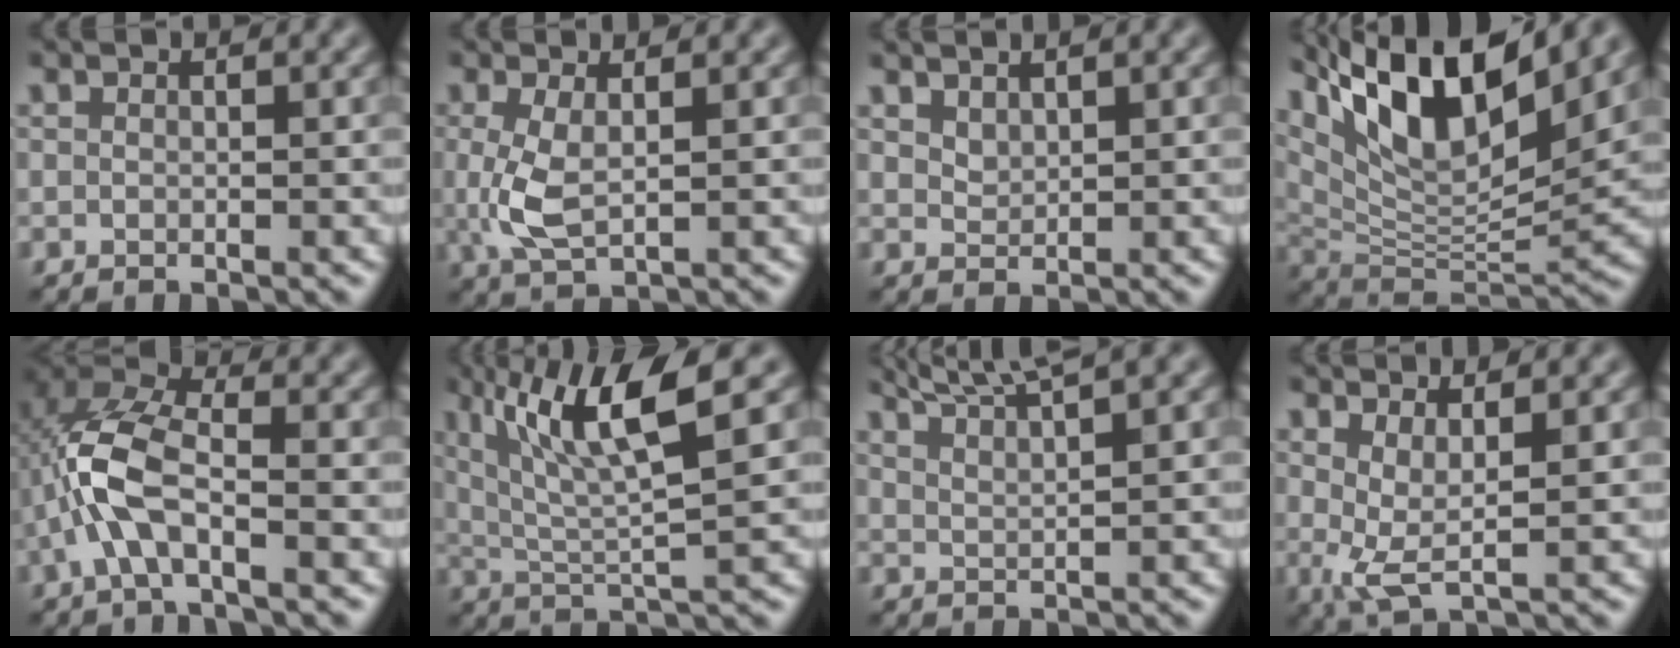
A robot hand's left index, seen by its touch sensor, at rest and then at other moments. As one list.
[{"total": 3.5, "force": [0.3, 1.3, 3.2], "torque": [-0.080, -0.003, 0.007]}, {"total": 1.3, "force": [1.2, 0.3, 0.4], "torque": [-0.013, 0.001, 0.026]}, {"total": 12.6, "force": [7.3, 3.9, 9.5], "torque": [-0.179, 0.004, 0.145]}, {"total": 6.1, "force": [-1.8, 2.5, 5.3], "torque": [-0.119, 0.017, -0.039]}, {"total": 8.2, "force": [3.6, 1.5, 7.2], "torque": [-0.129, 0.005, 0.067]}, {"total": 6.1, "force": [5.1, 0.9, 3.3], "torque": [-0.041, 0.020, 0.055]}, {"total": 3.2, "force": [1.0, 0.8, 2.9], "torque": [-0.055, -0.006, 0.016]}]